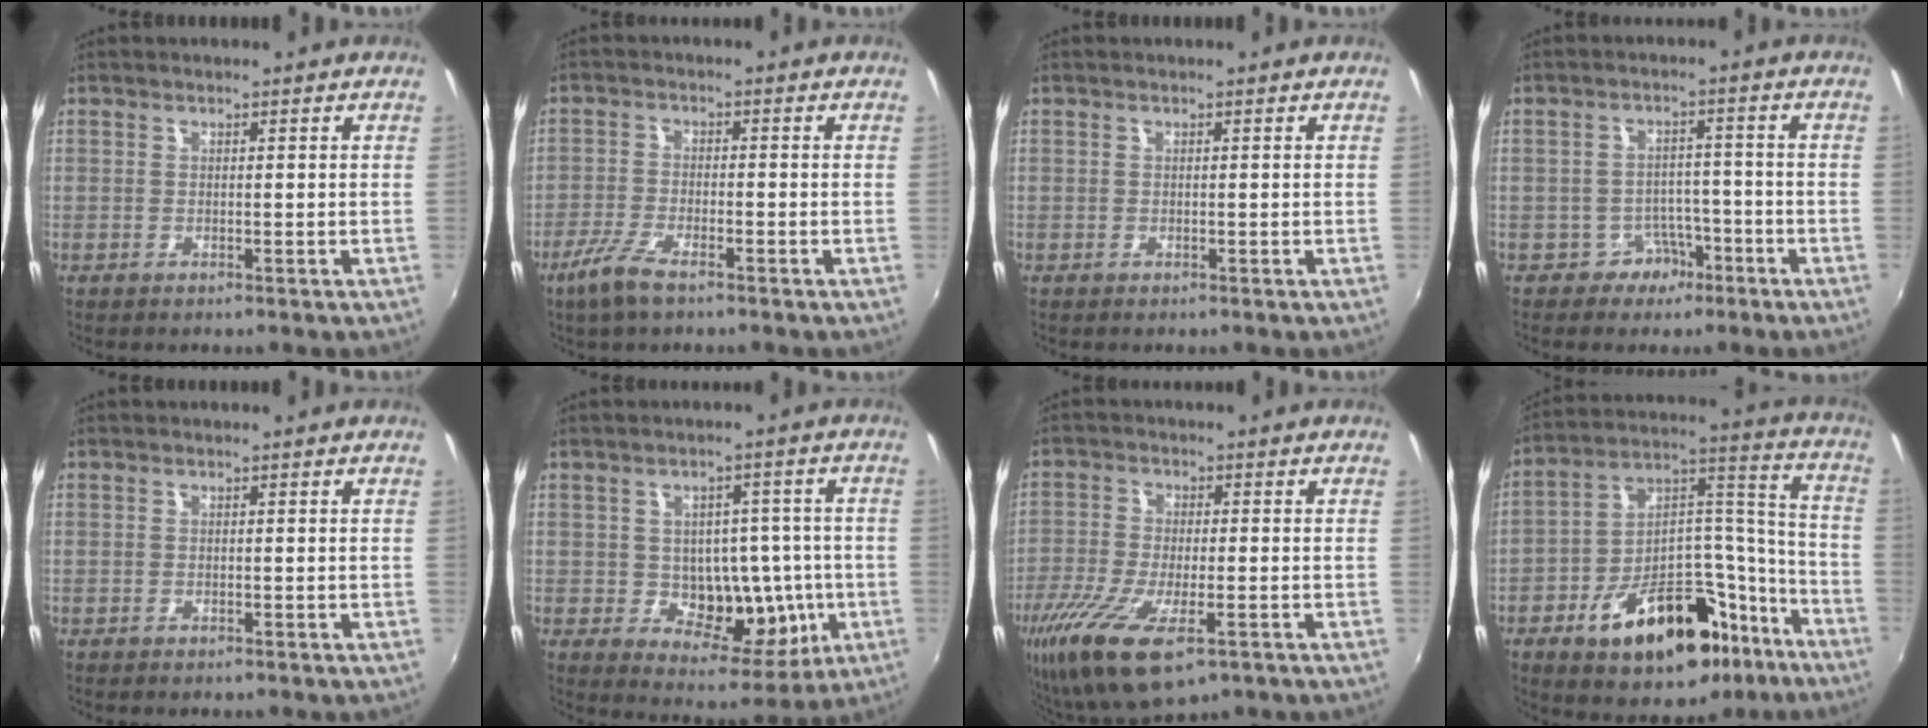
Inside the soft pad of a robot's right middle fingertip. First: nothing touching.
{"total": 6.0, "force": [-4.2, 1.4, 4.0], "torque": [-0.100, -0.012, -0.083]}
{"total": 0.0}
{"total": 4.1, "force": [-2.5, 3.2, 0.5], "torque": [-0.013, 0.011, -0.033]}
{"total": 0.5, "force": [-0.4, 0.4, 0.0], "torque": [-0.002, -0.003, -0.007]}
{"total": 11.4, "force": [-1.6, 8.8, 7.2], "torque": [-0.110, -0.006, -0.008]}
{"total": 16.6, "force": [-8.5, 6.3, 12.8], "torque": [-0.274, -0.064, -0.148]}
{"total": 24.9, "force": [-15.0, 13.3, 14.8], "torque": [-0.224, 0.066, -0.200]}